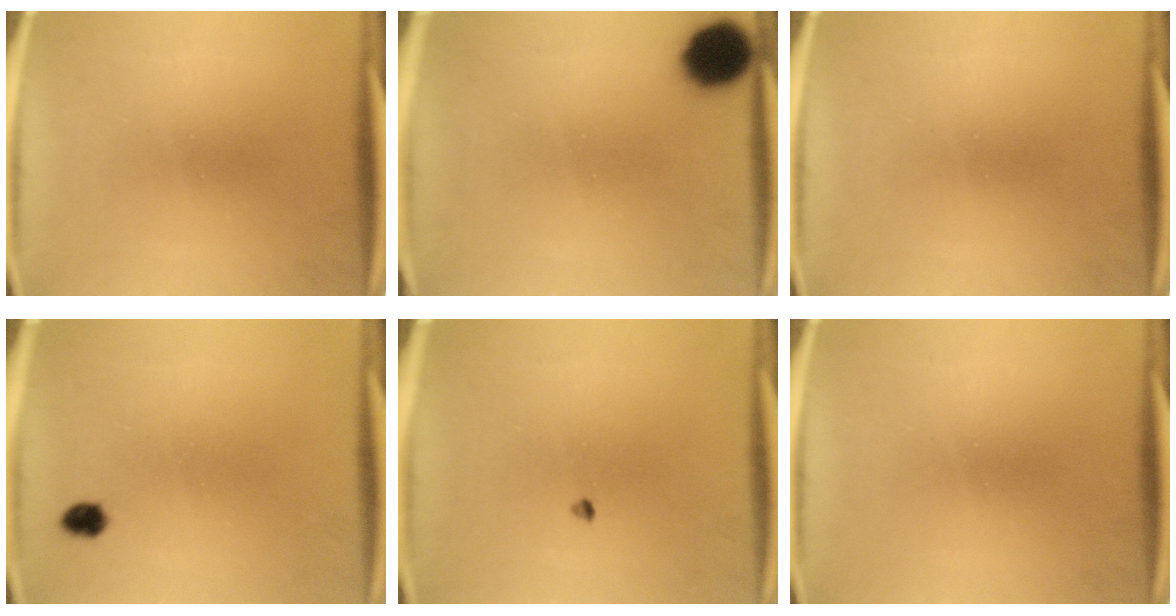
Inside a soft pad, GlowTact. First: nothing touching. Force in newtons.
{"total": 9.7}
{"total": 0.0}
{"total": 2.1}
{"total": 0.7}
{"total": 0.0}